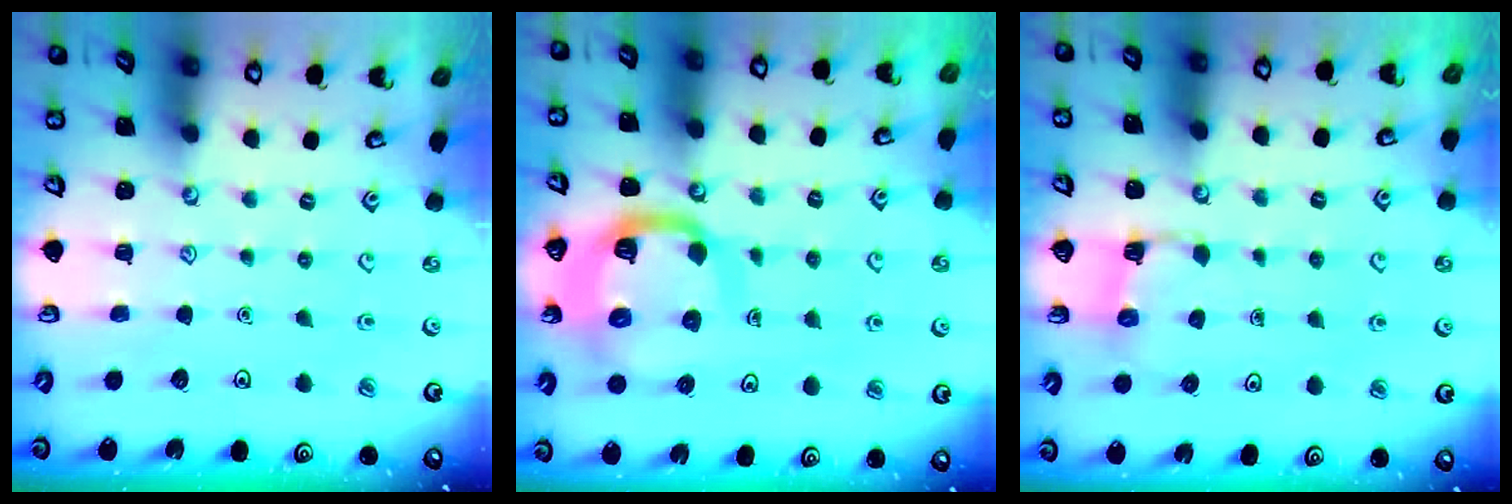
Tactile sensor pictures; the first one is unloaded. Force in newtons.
{"total": 12.0, "press": 11.9, "slide": 1.4}
{"total": 2.1, "press": 2.0, "slide": 0.5}